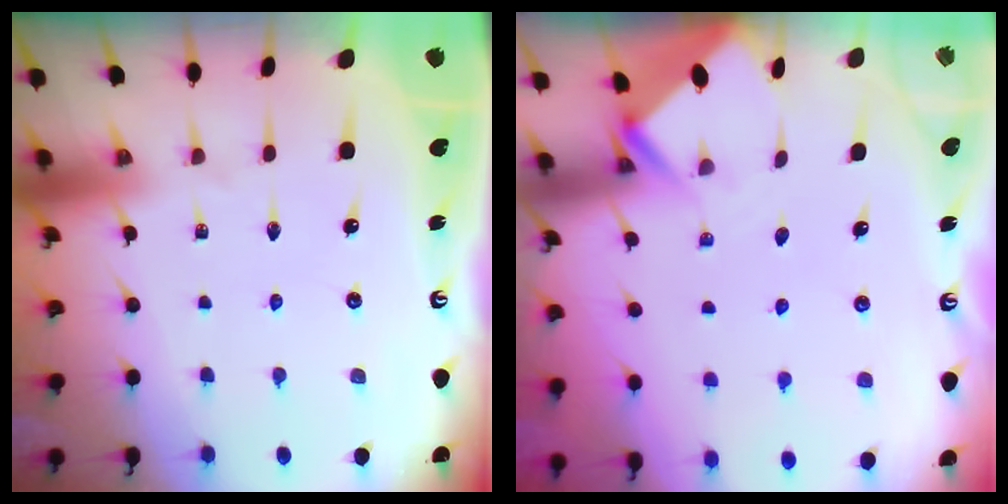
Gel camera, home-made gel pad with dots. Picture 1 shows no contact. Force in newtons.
{"total": 2.8, "press": 2.8, "slide": 0.2}